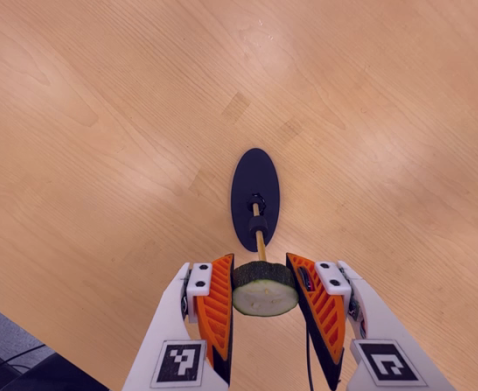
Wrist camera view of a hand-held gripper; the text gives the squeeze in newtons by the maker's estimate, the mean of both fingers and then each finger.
{"total": 12.1, "left": 11.8, "right": 12.3}